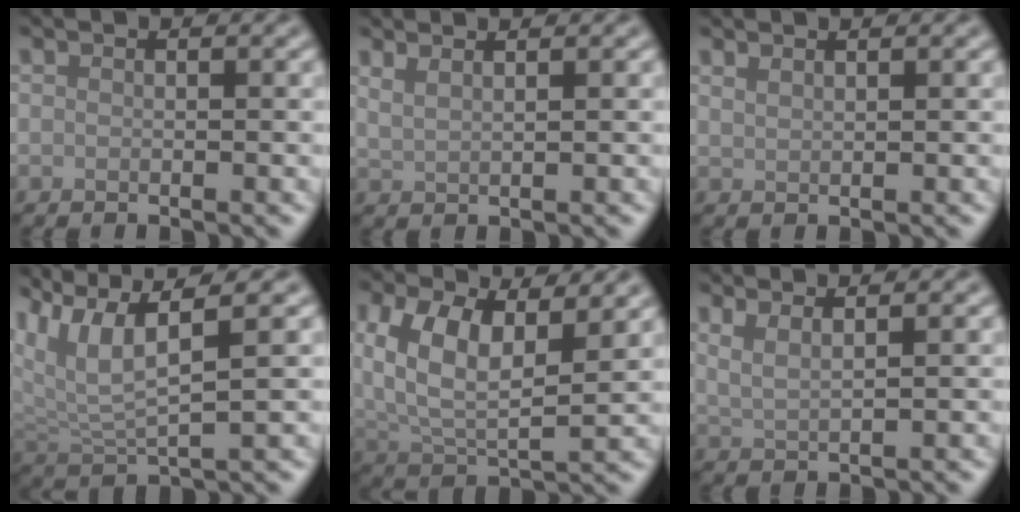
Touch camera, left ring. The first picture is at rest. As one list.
[{"total": 2.4, "force": [1.8, 0.9, 1.3], "torque": [-0.010, 0.001, 0.017]}, {"total": 1.0, "force": [0.9, 0.2, 0.3], "torque": [-0.005, -0.001, 0.017]}, {"total": 6.4, "force": [3.1, 1.8, 5.3], "torque": [-0.114, 0.006, 0.062]}, {"total": 9.3, "force": [3.9, 4.8, 6.9], "torque": [-0.139, 0.000, 0.062]}, {"total": 2.8, "force": [1.8, 0.9, 1.9], "torque": [-0.028, 0.006, 0.020]}]